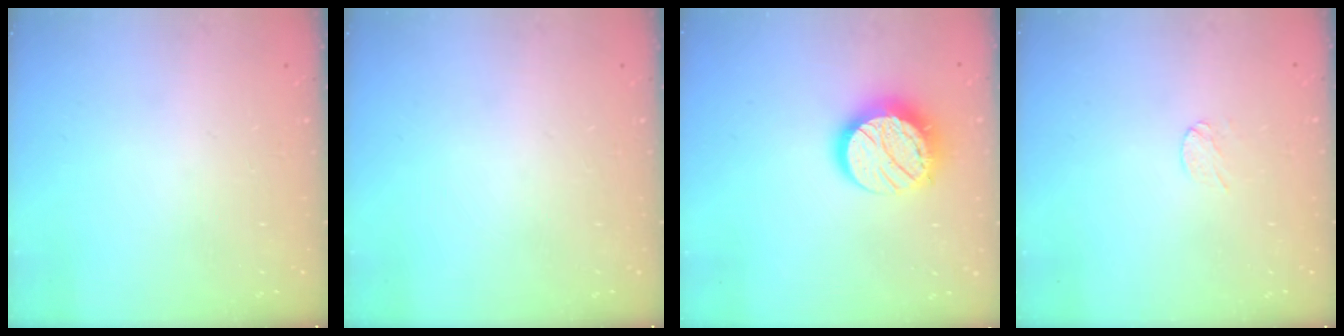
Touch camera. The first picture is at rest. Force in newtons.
{"total": 0.0}
{"total": 14.5, "press": 14.5, "slide": 0.8}
{"total": 3.0, "press": 3.0, "slide": 0.2}